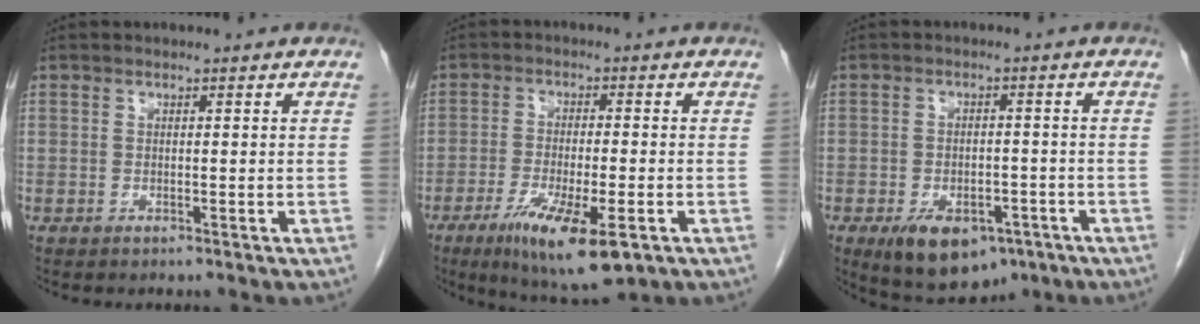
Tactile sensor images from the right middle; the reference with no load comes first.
{"total": 10.5, "force": [-5.2, 2.1, 8.9], "torque": [-0.155, -0.026, -0.081]}
{"total": 9.2, "force": [-5.2, 5.4, 5.3], "torque": [-0.078, -0.004, -0.070]}